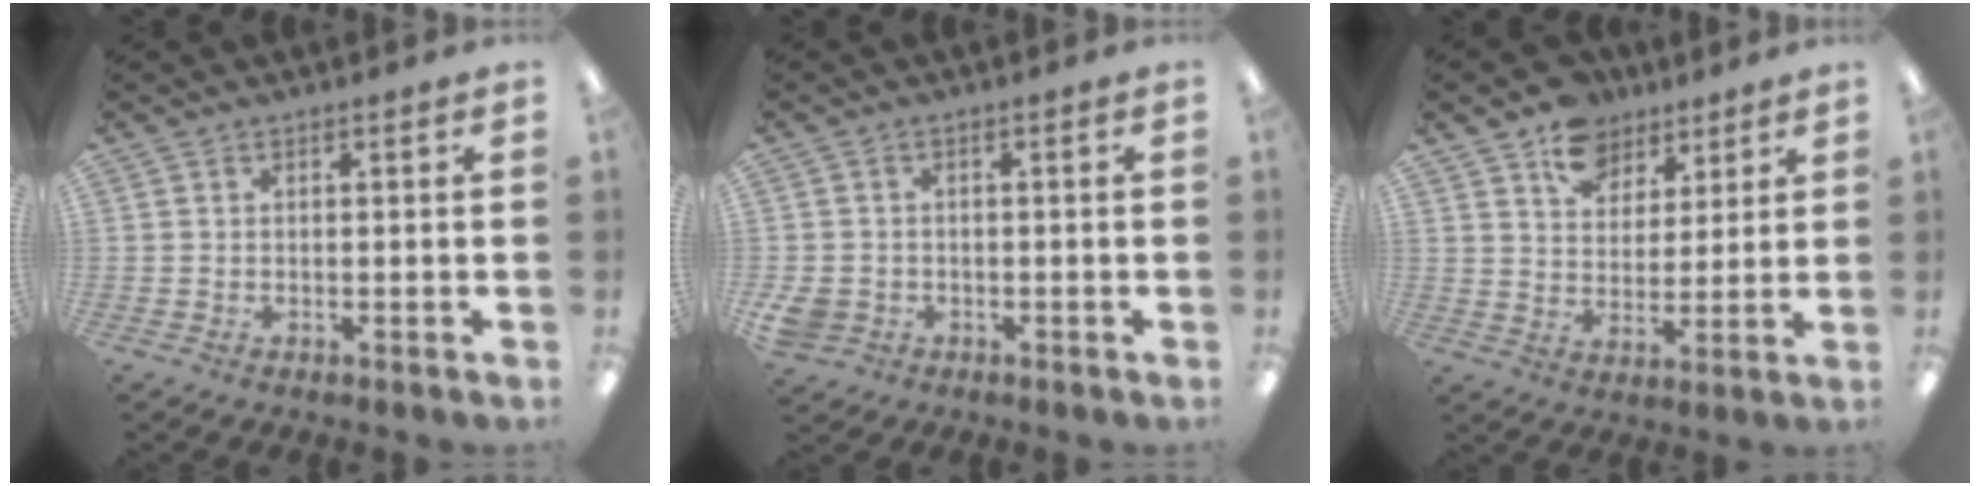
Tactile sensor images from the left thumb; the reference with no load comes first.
{"total": 3.7, "force": [-1.4, 3.1, 1.5], "torque": [-0.037, 0.005, -0.027]}
{"total": 10.9, "force": [7.5, 7.3, 3.0], "torque": [-0.038, -0.045, 0.139]}